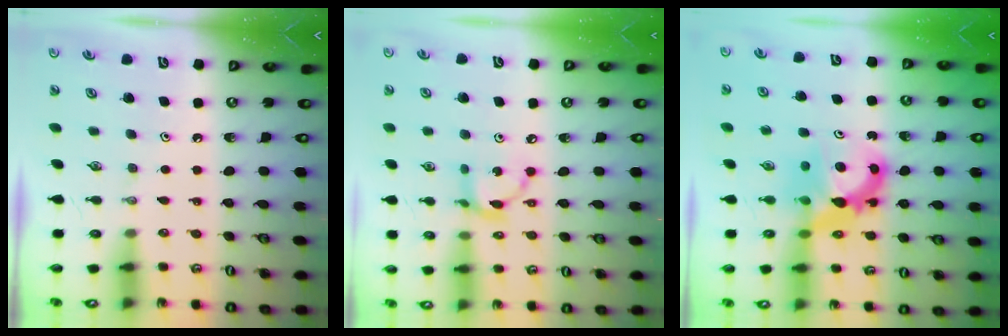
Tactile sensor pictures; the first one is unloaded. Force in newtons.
{"total": 7.9, "press": 7.9, "slide": 0.4}
{"total": 8.5, "press": 8.5, "slide": 0.6}